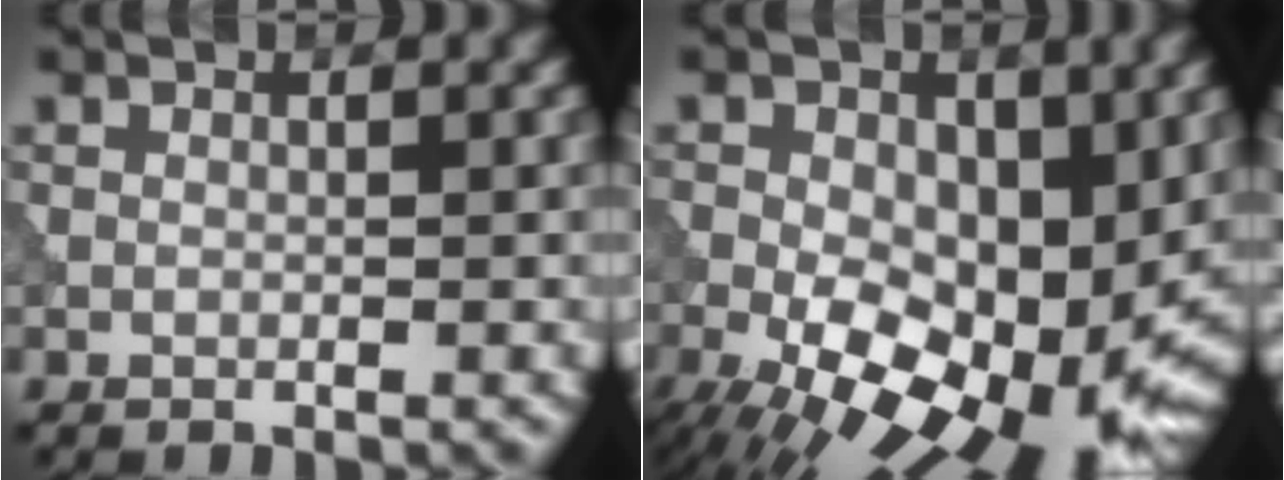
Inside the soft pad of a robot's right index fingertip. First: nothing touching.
{"total": 15.5, "force": [-3.4, 8.5, 12.5], "torque": [-0.191, -0.024, -0.049]}